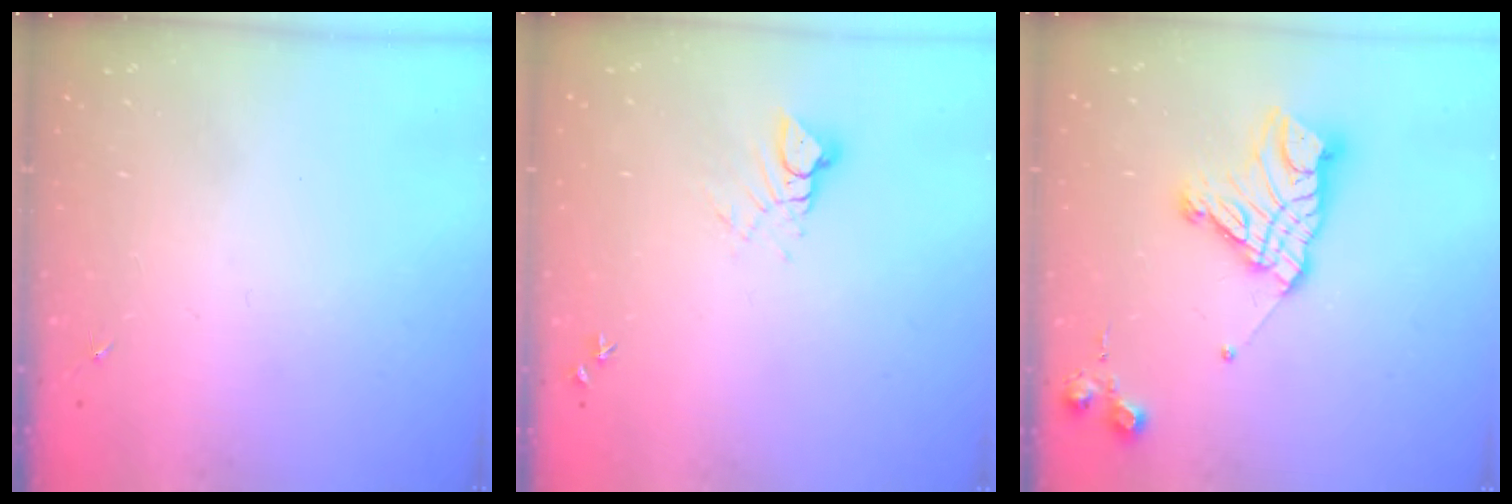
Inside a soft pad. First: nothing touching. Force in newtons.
{"total": 4.4, "press": 4.4, "slide": 0.1}
{"total": 15.8, "press": 15.8, "slide": 1.3}